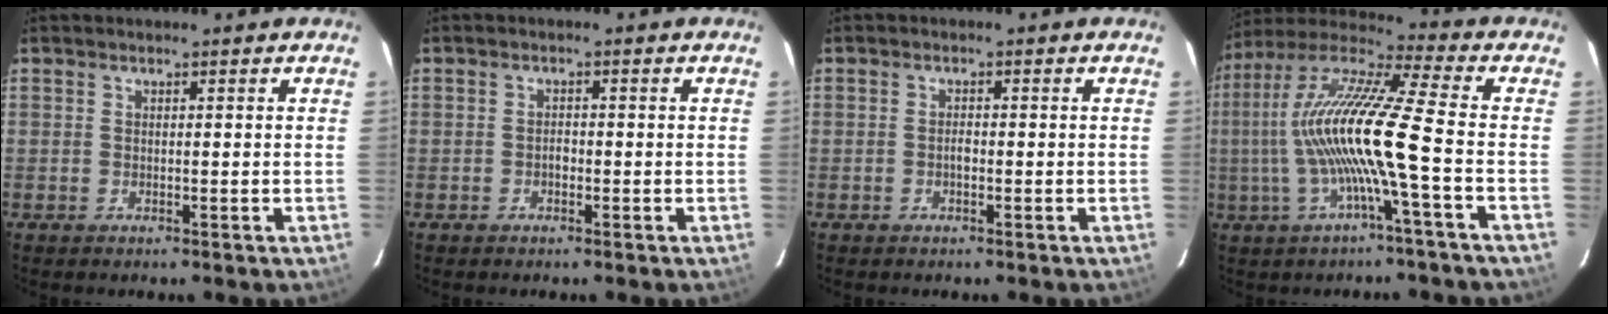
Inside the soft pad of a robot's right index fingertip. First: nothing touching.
{"total": 1.2, "force": [-0.5, 0.8, 0.7], "torque": [-0.011, 0.004, -0.009]}
{"total": 1.2, "force": [-0.4, 0.7, 0.9], "torque": [-0.017, 0.004, -0.008]}
{"total": 16.5, "force": [-3.1, -0.5, 16.2], "torque": [-0.301, -0.003, -0.060]}